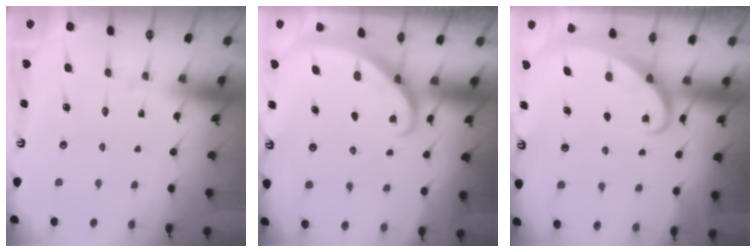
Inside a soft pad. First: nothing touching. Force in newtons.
{"total": 1.6, "press": 1.6, "slide": 0.0}
{"total": 2.0, "press": 2.0, "slide": 0.2}